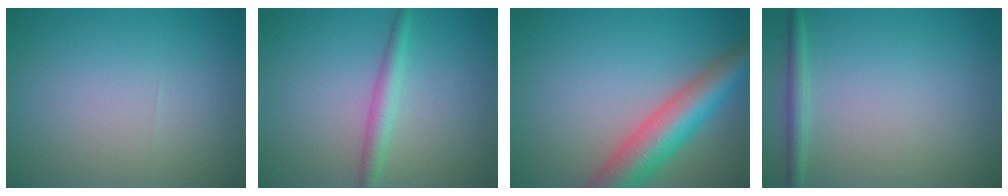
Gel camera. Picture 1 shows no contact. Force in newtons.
{"total": 2.2, "press": 2.2, "slide": 0.1}
{"total": 7.4, "press": 7.4, "slide": 0.3}
{"total": 1.6, "press": 1.6, "slide": 0.1}